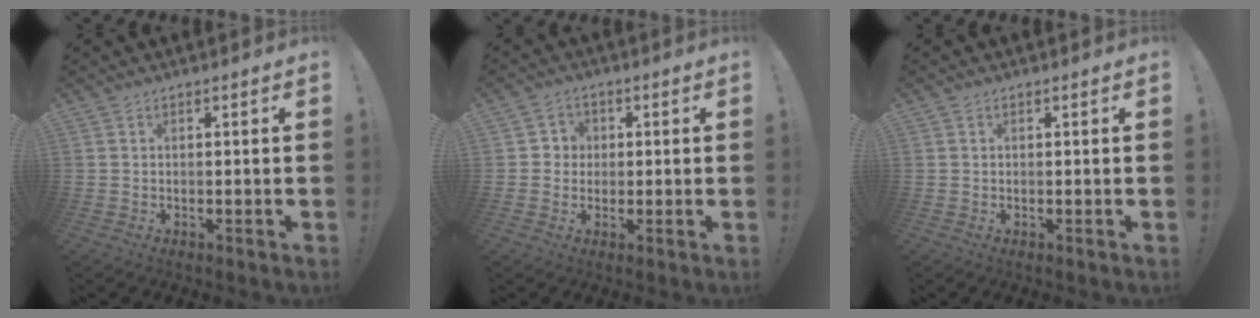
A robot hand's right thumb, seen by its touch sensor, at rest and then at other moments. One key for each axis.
{"total": 4.0, "fx": 0.0, "fy": 3.9, "fz": 0.8, "tx": -0.012, "ty": 0.006, "tz": -0.002}
{"total": 0.0}